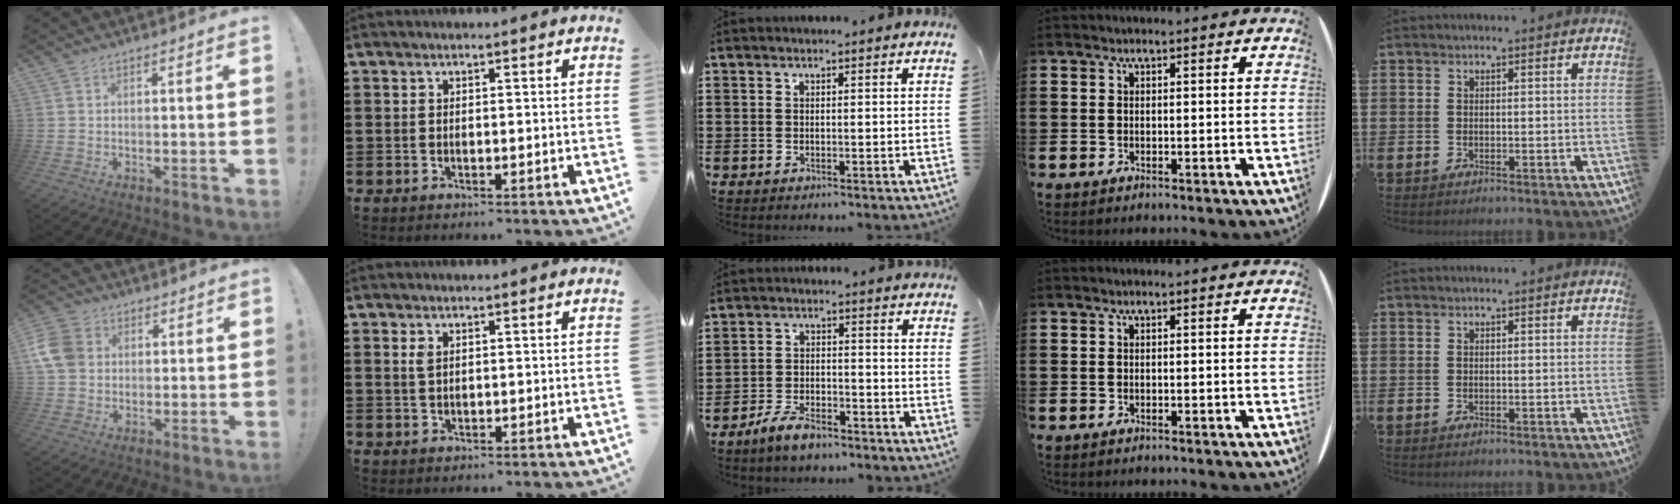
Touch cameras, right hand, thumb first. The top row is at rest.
{"thumb": {"total": 9.7, "force": [1.7, 8.0, 5.1], "torque": [-0.096, 0.005, 0.036]}, "index": {"total": 1.5, "force": [0.6, 0.7, 1.1], "torque": [-0.026, 0.003, 0.010]}, "middle": {"total": 5.0, "force": [-4.2, 1.5, 2.4], "torque": [-0.061, 0.002, -0.083]}}